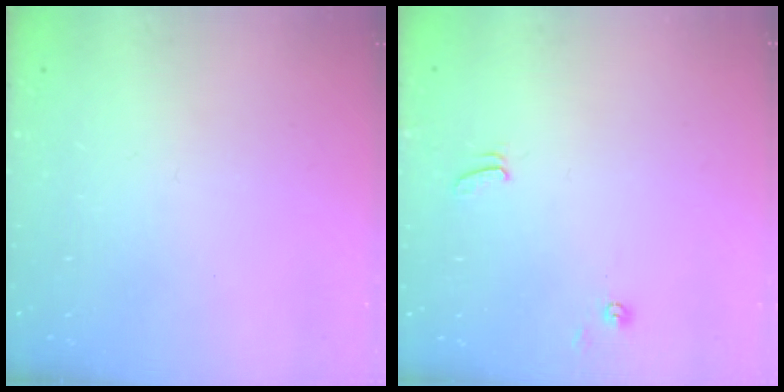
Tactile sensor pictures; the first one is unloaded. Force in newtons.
{"total": 0.9, "press": 0.8, "slide": 0.4}